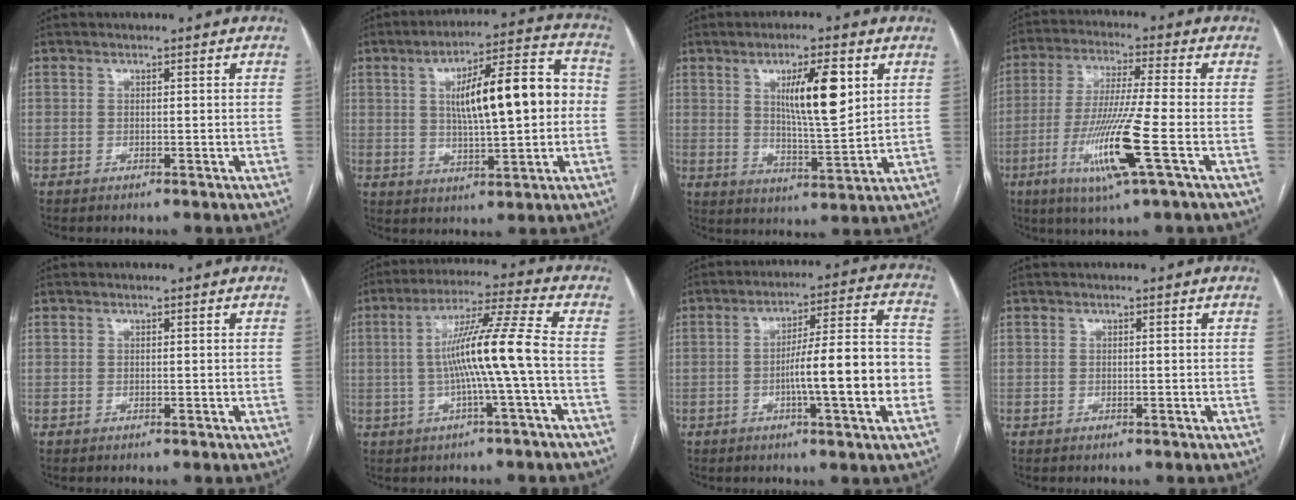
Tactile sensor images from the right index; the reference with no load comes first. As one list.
[{"total": 14.7, "force": [1.3, 3.7, 14.1], "torque": [-0.218, 0.037, 0.021]}, {"total": 10.3, "force": [3.6, 1.9, 9.4], "torque": [-0.156, -0.003, 0.064]}, {"total": 12.9, "force": [-4.4, -0.6, 12.1], "torque": [-0.244, -0.022, -0.086]}, {"total": 0.0}, {"total": 10.6, "force": [-1.1, -1.3, 10.5], "torque": [-0.189, 0.015, -0.019]}, {"total": 13.8, "force": [-3.2, 0.9, 13.4], "torque": [-0.202, 0.017, -0.049]}, {"total": 0.0}]